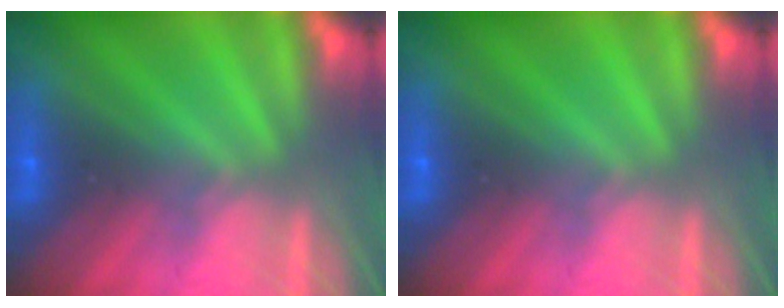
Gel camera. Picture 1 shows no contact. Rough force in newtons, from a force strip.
{"total": 0.0}